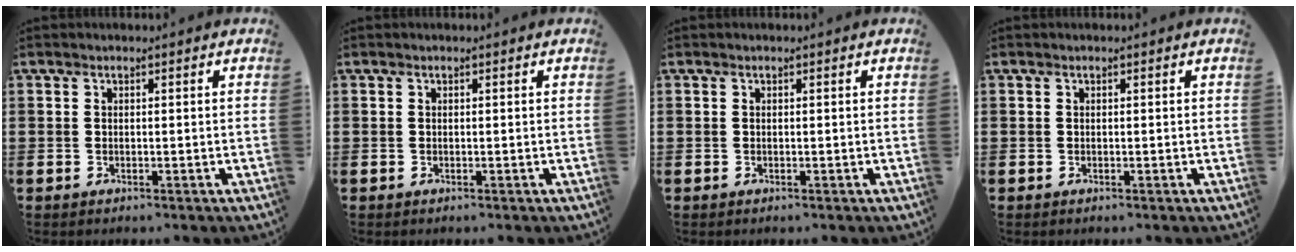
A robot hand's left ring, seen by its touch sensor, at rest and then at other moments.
{"total": 0.0}
{"total": 0.0}
{"total": 0.0}